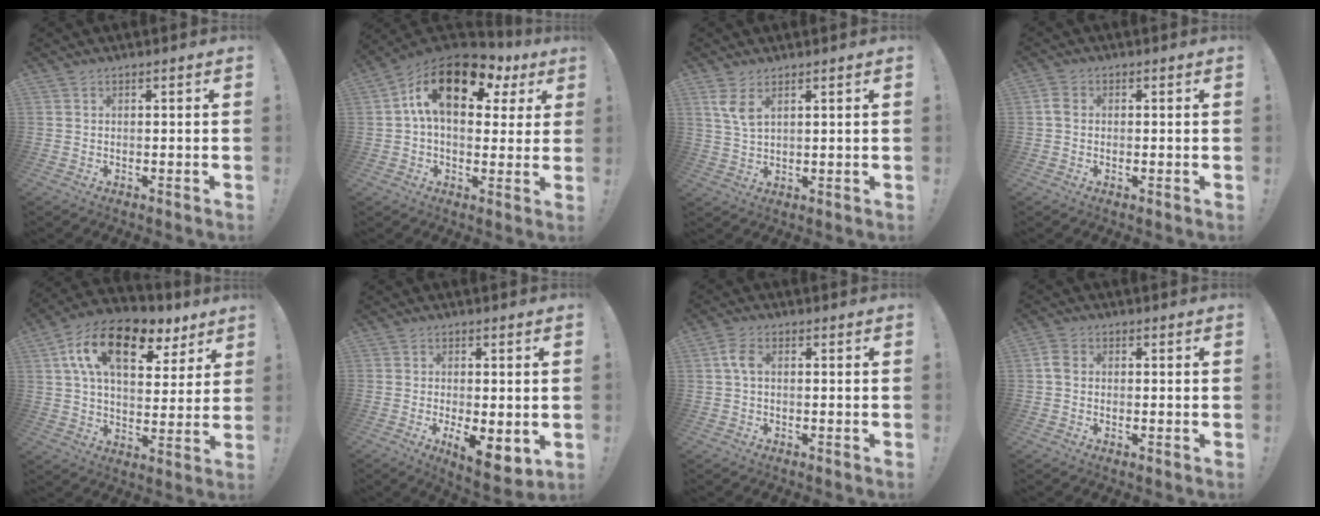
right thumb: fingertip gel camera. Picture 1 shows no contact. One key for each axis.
{"total": 17.9, "fx": 7.2, "fy": 9.3, "fz": 13.5, "tx": -0.213, "ty": -0.024, "tz": 0.122}
{"total": 5.2, "fx": 3.0, "fy": 1.6, "fz": 3.9, "tx": -0.074, "ty": -0.016, "tz": 0.051}
{"total": 2.9, "fx": 0.1, "fy": 2.3, "fz": 1.7, "tx": -0.027, "ty": 0.007, "tz": 0.003}
{"total": 18.4, "fx": 8.8, "fy": 9.4, "fz": 13.2, "tx": -0.211, "ty": -0.035, "tz": 0.151}
{"total": 7.3, "fx": -1.0, "fy": 3.1, "fz": 6.6, "tx": -0.091, "ty": -0.011, "tz": -0.008}
{"total": 4.0, "fx": 0.5, "fy": 2.2, "fz": 3.3, "tx": -0.072, "ty": 0.010, "tz": 0.008}
{"total": 3.5, "fx": 0.1, "fy": 2.8, "fz": 2.0, "tx": -0.034, "ty": 0.009, "tz": 0.005}